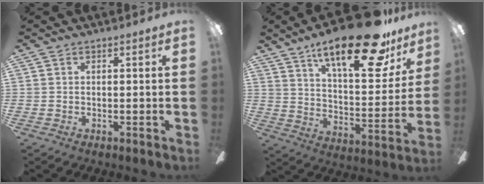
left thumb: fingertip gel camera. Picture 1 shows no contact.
{"total": 24.4, "force": [16.6, 7.6, 16.1], "torque": [-0.242, -0.100, 0.268]}